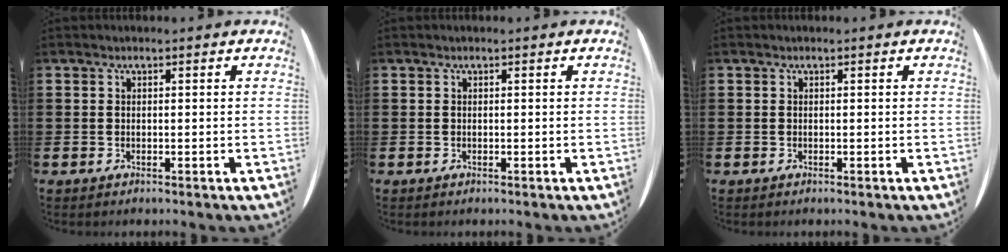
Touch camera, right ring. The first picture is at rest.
{"total": 0.0}
{"total": 0.0}